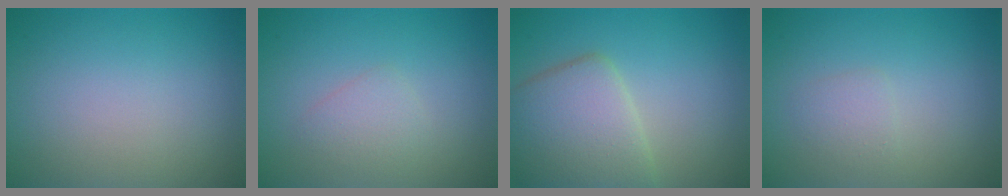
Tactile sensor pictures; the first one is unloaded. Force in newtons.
{"total": 1.7, "press": 1.7, "slide": 0.1}
{"total": 6.1, "press": 6.1, "slide": 0.2}
{"total": 1.2, "press": 1.2, "slide": 0.0}